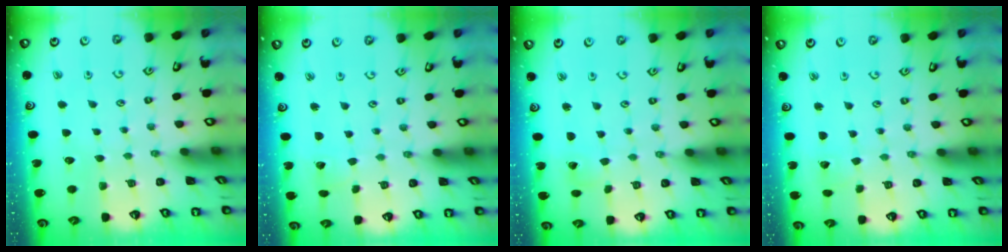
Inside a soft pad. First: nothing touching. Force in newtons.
{"total": 2.3, "press": 2.3, "slide": 0.2}
{"total": 0.8, "press": 0.8, "slide": 0.1}
{"total": 2.7, "press": 2.7, "slide": 0.3}